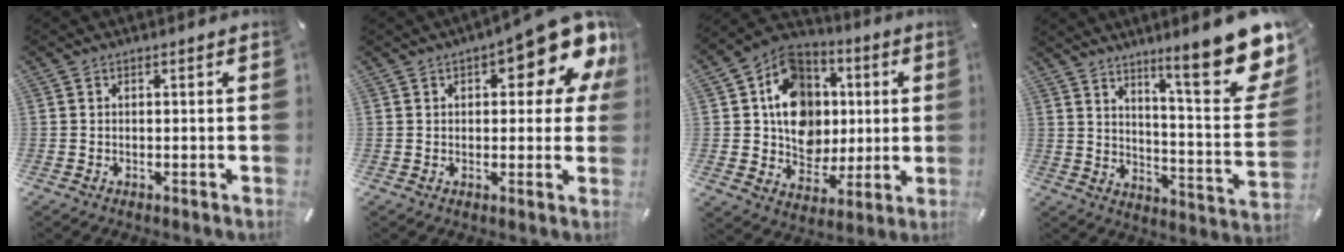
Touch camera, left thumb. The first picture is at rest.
{"total": 15.8, "force": [8.4, 6.0, 11.9], "torque": [-0.148, -0.057, 0.136]}
{"total": 15.1, "force": [1.9, 13.6, 6.4], "torque": [-0.092, -0.007, 0.045]}
{"total": 20.2, "force": [13.0, 4.9, 14.7], "torque": [-0.208, -0.101, 0.204]}